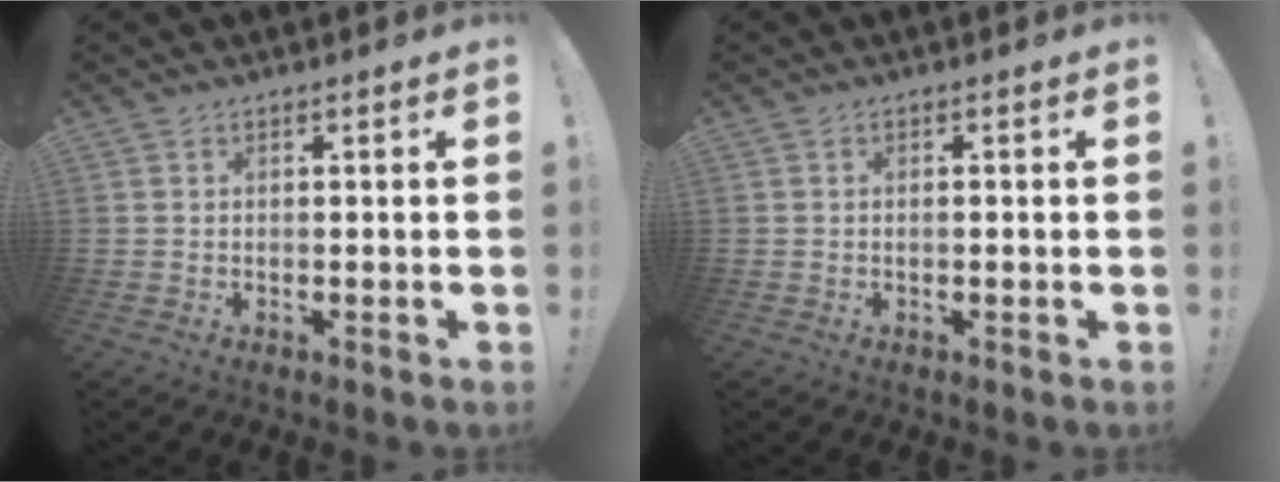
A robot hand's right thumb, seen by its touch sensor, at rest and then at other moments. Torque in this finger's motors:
{"motor_torque": [-0.13, -0.69, 0.01, 0.30, 0.00]}